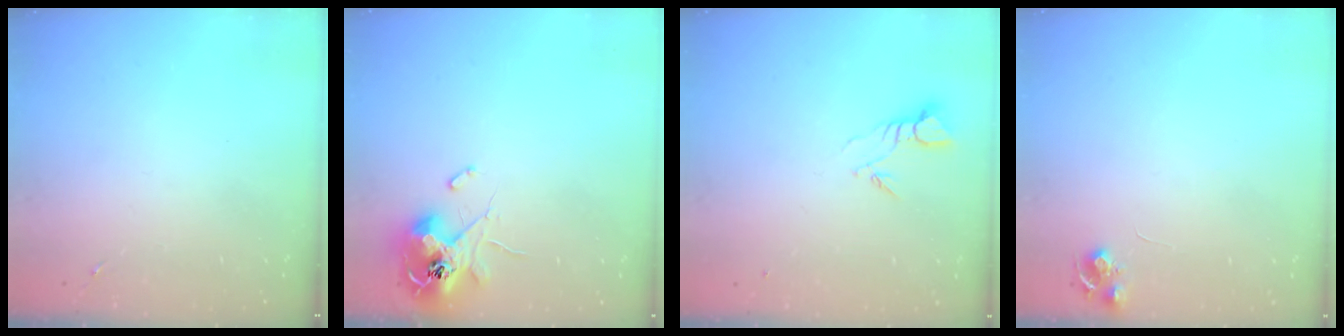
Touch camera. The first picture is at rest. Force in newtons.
{"total": 12.4, "press": 12.4, "slide": 1.0}
{"total": 3.9, "press": 3.9, "slide": 0.3}
{"total": 6.8, "press": 6.7, "slide": 0.9}